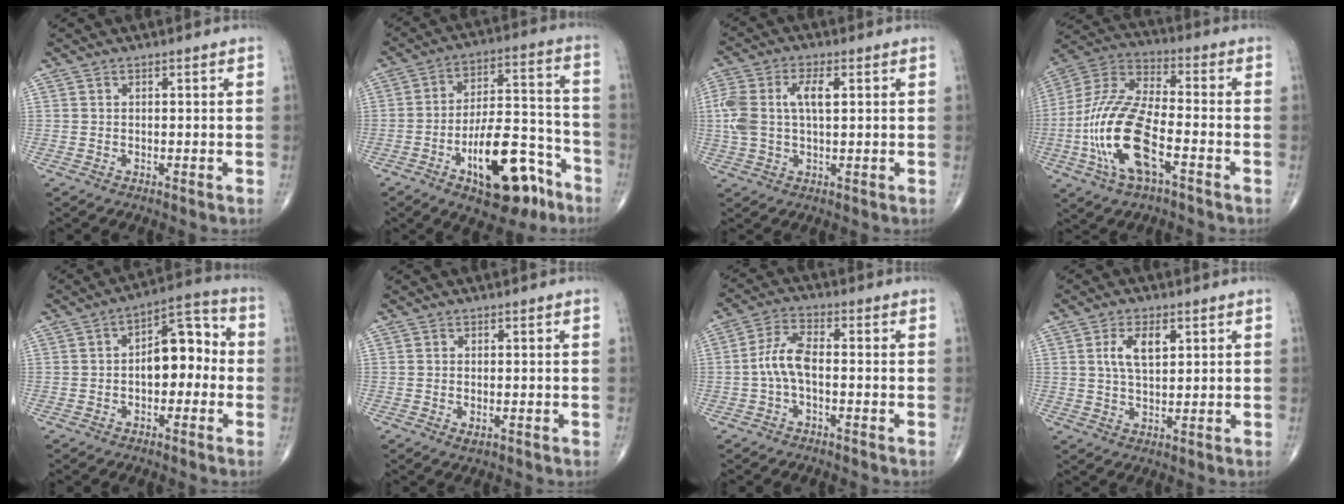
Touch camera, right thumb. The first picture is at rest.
{"total": 18.4, "force": [-9.3, 7.9, 13.7], "torque": [-0.187, 0.073, -0.137]}
{"total": 9.8, "force": [1.6, 4.9, 8.3], "torque": [-0.198, 0.021, 0.033]}
{"total": 18.0, "force": [-5.7, 7.4, 15.4], "torque": [-0.332, 0.029, -0.108]}
{"total": 10.1, "force": [-0.7, 5.8, 8.3], "torque": [-0.088, 0.038, -0.024]}
{"total": 1.3, "force": [-0.4, 0.6, 1.1], "torque": [-0.018, -0.003, -0.005]}
{"total": 6.1, "force": [-1.1, 2.6, 5.4], "torque": [-0.114, 0.021, -0.029]}
{"total": 6.0, "force": [2.0, 3.0, 4.8], "torque": [-0.088, -0.006, 0.039]}